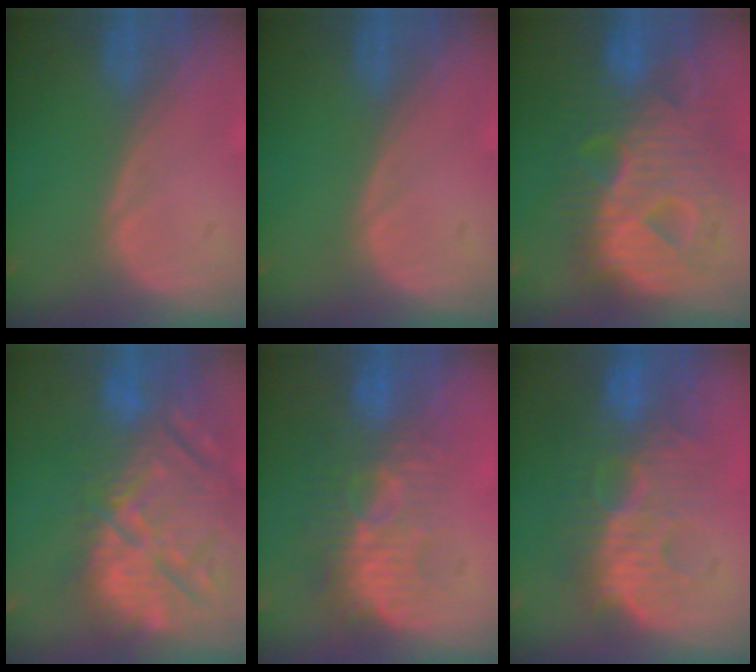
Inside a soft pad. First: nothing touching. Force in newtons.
{"total": 0.0}
{"total": 12.3, "press": 12.2, "slide": 1.3}
{"total": 15.2, "press": 13.0, "slide": 7.9}
{"total": 9.4, "press": 8.7, "slide": 3.7}
{"total": 10.8, "press": 9.9, "slide": 4.2}